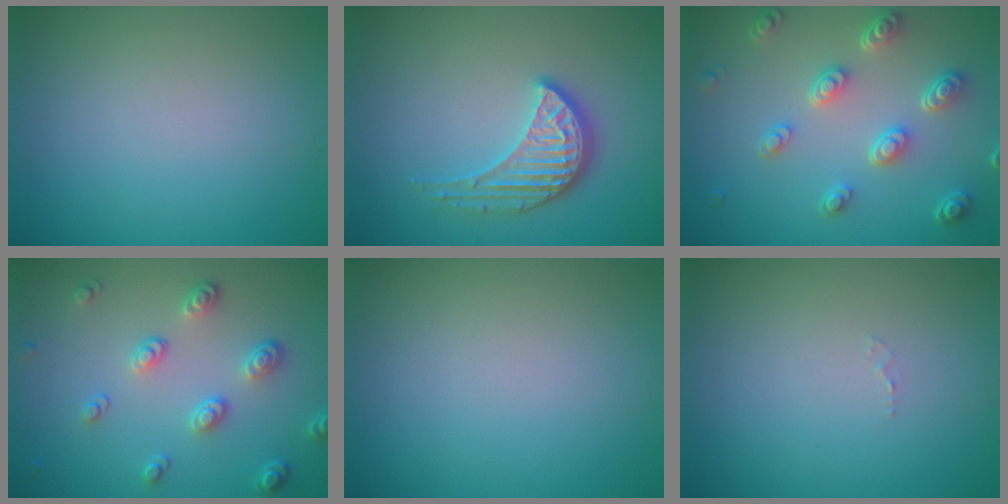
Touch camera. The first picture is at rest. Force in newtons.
{"total": 3.8, "press": 3.2, "slide": 2.1}
{"total": 4.8, "press": 3.7, "slide": 3.0}
{"total": 3.5, "press": 2.8, "slide": 2.2}
{"total": 0.0}
{"total": 0.5, "press": 0.5, "slide": 0.1}